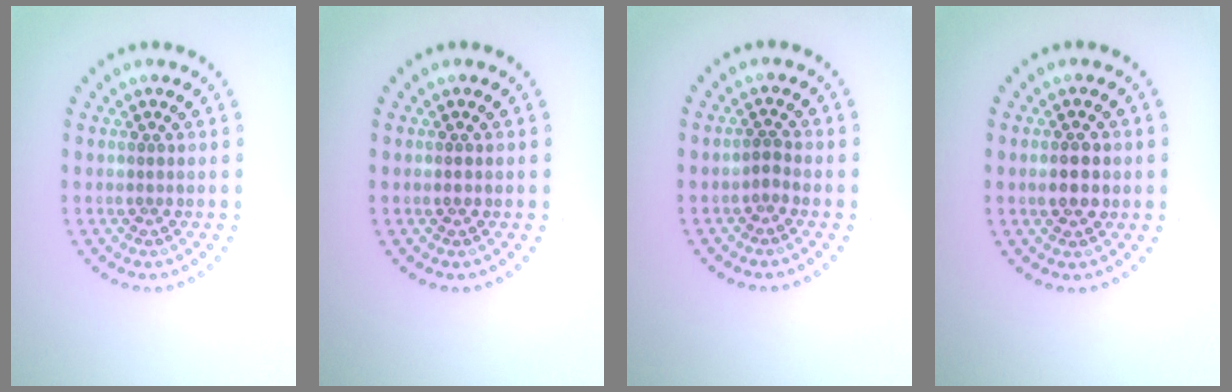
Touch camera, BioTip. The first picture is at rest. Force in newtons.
{"total": 0.6, "press": 0.6, "slide": 0.1}
{"total": 0.8, "press": 0.7, "slide": 0.4}
{"total": 2.8, "press": 2.8, "slide": 0.1}